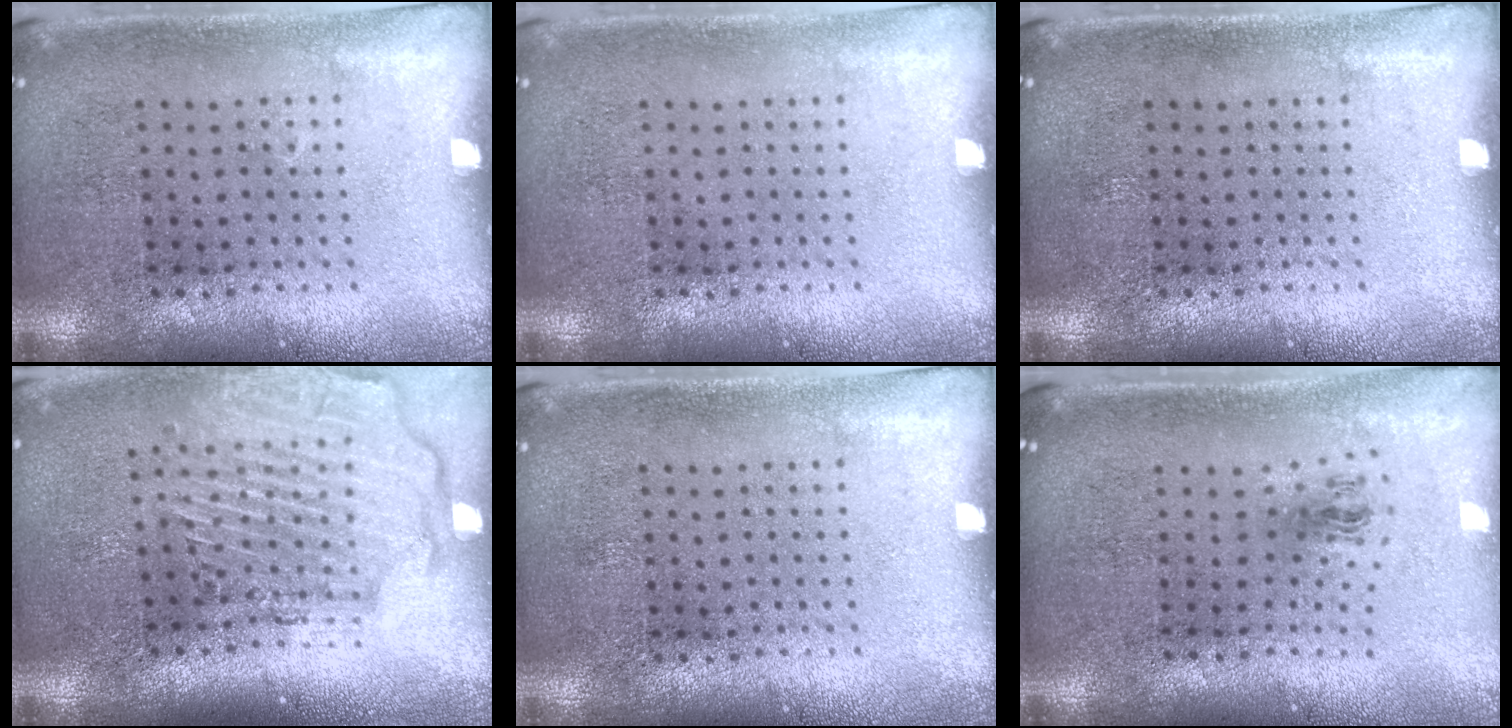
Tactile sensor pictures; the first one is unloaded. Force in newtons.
{"total": 0.0}
{"total": 0.0}
{"total": 2.8, "press": 2.3, "slide": 1.6}
{"total": 0.0}
{"total": 1.0, "press": 0.4, "slide": 0.9}